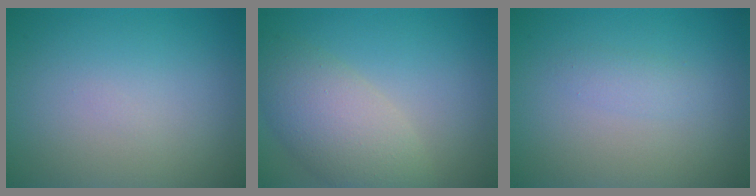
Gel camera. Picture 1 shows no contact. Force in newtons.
{"total": 5.5, "press": 5.5, "slide": 0.4}
{"total": 1.0, "press": 1.0, "slide": 0.1}